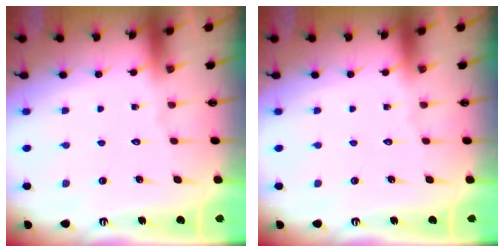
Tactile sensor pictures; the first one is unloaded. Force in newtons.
{"total": 0.0}